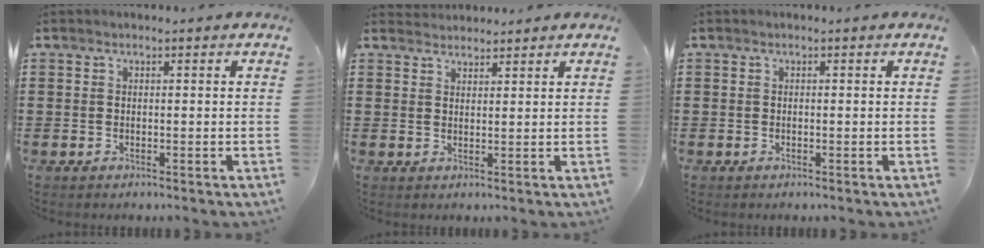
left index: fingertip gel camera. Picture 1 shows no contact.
{"total": 1.8, "force": [1.8, 0.3, -0.2], "torque": [0.000, 0.001, 0.036]}
{"total": 0.0}